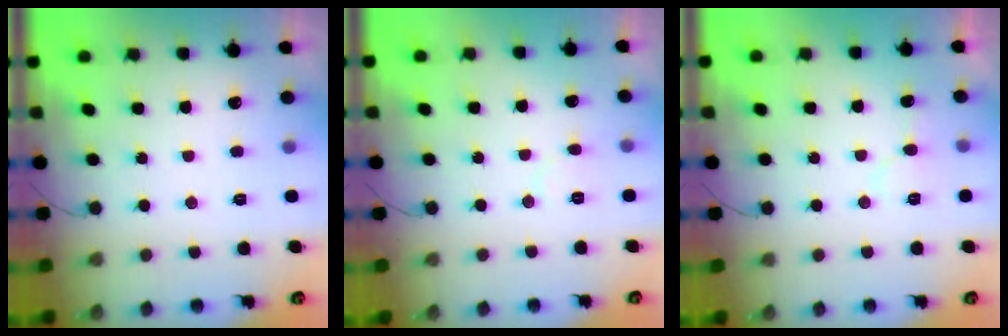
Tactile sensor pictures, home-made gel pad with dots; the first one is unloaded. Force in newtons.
{"total": 4.3, "press": 4.3, "slide": 0.5}
{"total": 4.7, "press": 4.7, "slide": 0.3}